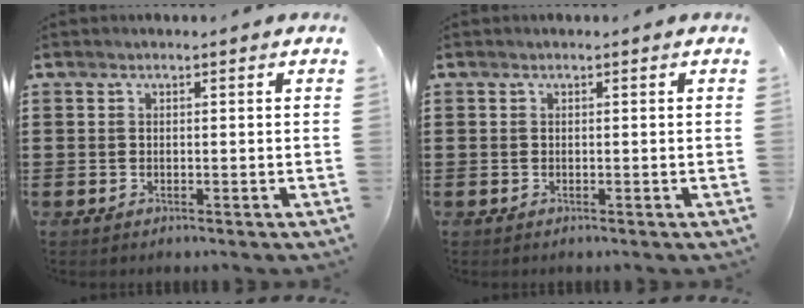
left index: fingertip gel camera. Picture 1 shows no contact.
{"total": 0.0}